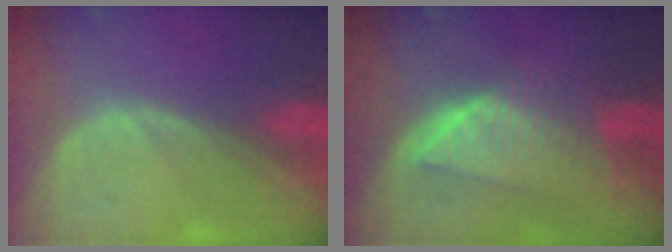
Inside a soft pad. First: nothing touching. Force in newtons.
{"total": 7.6, "press": 7.1, "slide": 2.9}